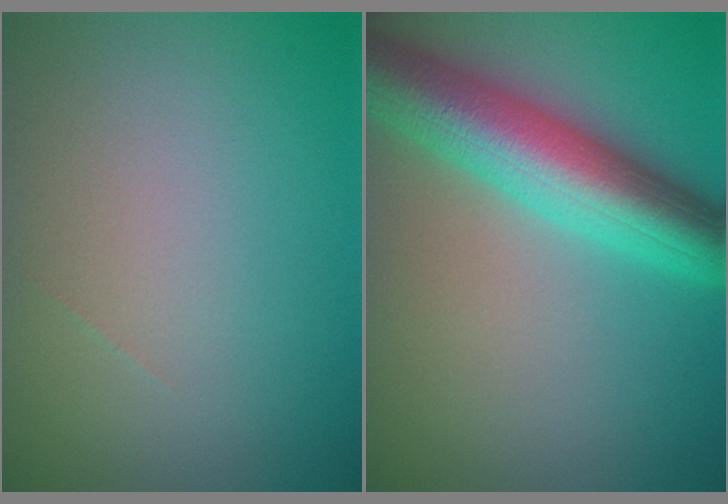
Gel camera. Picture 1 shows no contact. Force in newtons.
{"total": 9.1, "press": 9.1, "slide": 0.3}